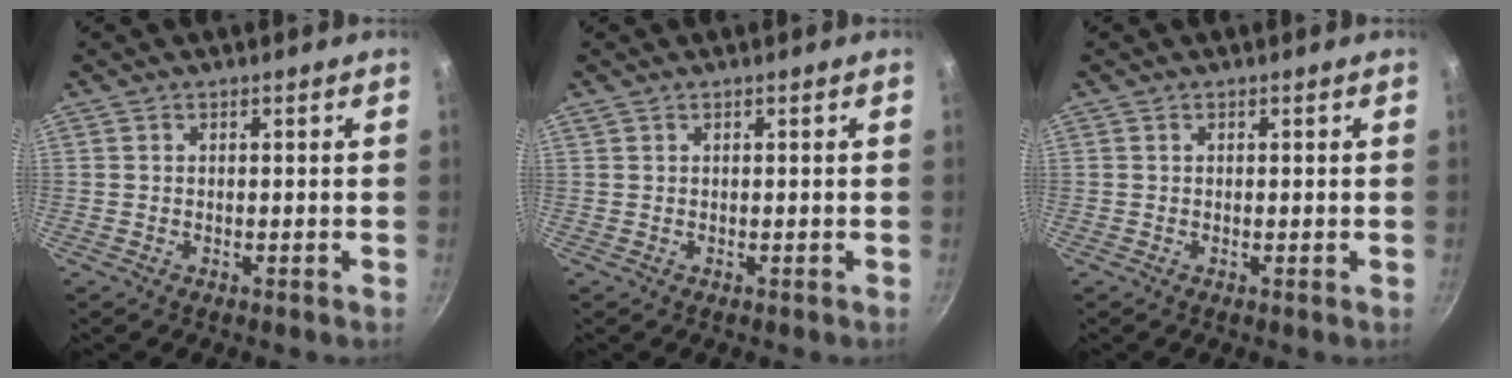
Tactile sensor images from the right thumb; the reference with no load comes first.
{"total": 0.0}
{"total": 0.0}